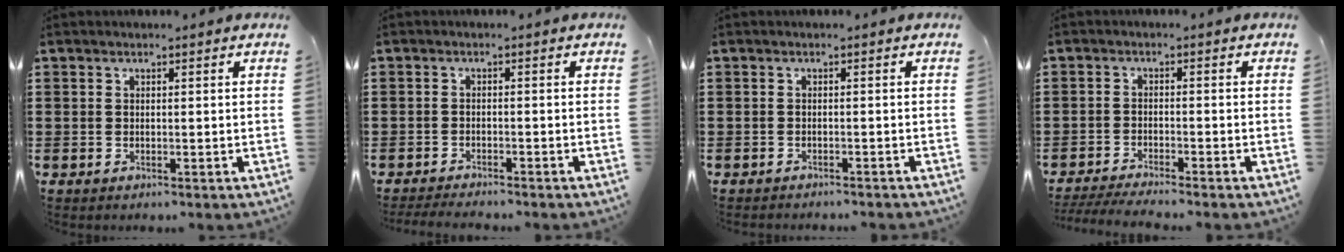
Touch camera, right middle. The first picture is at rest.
{"total": 1.9, "force": [-1.9, 0.0, 0.3], "torque": [-0.008, -0.001, -0.038]}
{"total": 0.7, "force": [-0.7, -0.1, 0.1], "torque": [-0.004, -0.001, -0.014]}
{"total": 2.9, "force": [-2.7, -0.1, 1.0], "torque": [-0.023, -0.005, -0.056]}